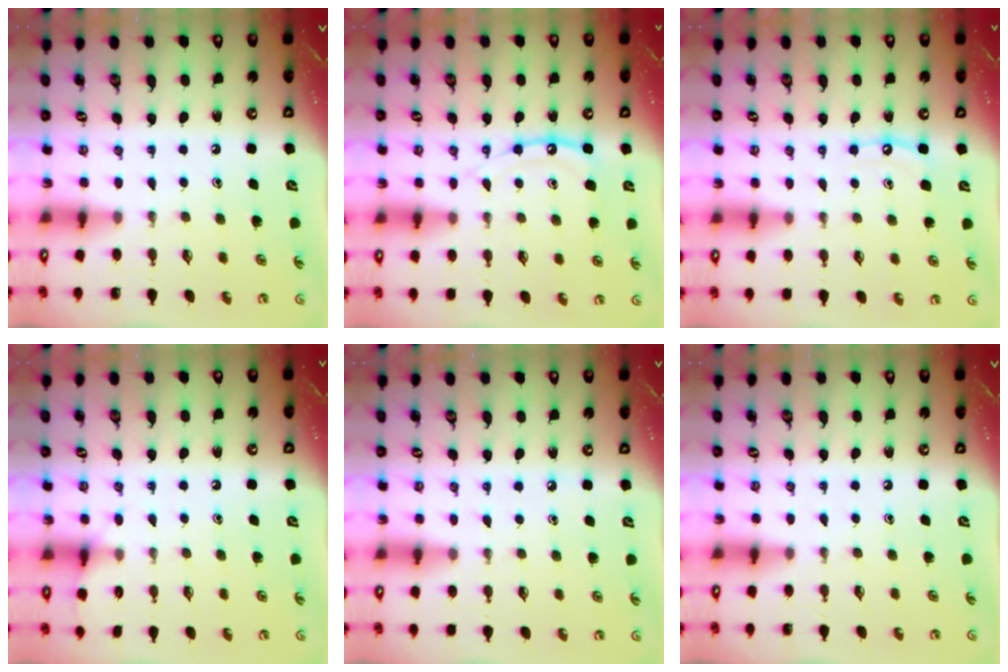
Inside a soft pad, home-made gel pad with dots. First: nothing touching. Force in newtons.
{"total": 11.0, "press": 11.0, "slide": 0.9}
{"total": 6.3, "press": 6.2, "slide": 0.6}
{"total": 4.8, "press": 4.8, "slide": 0.5}
{"total": 3.7, "press": 3.7, "slide": 0.6}
{"total": 0.0}